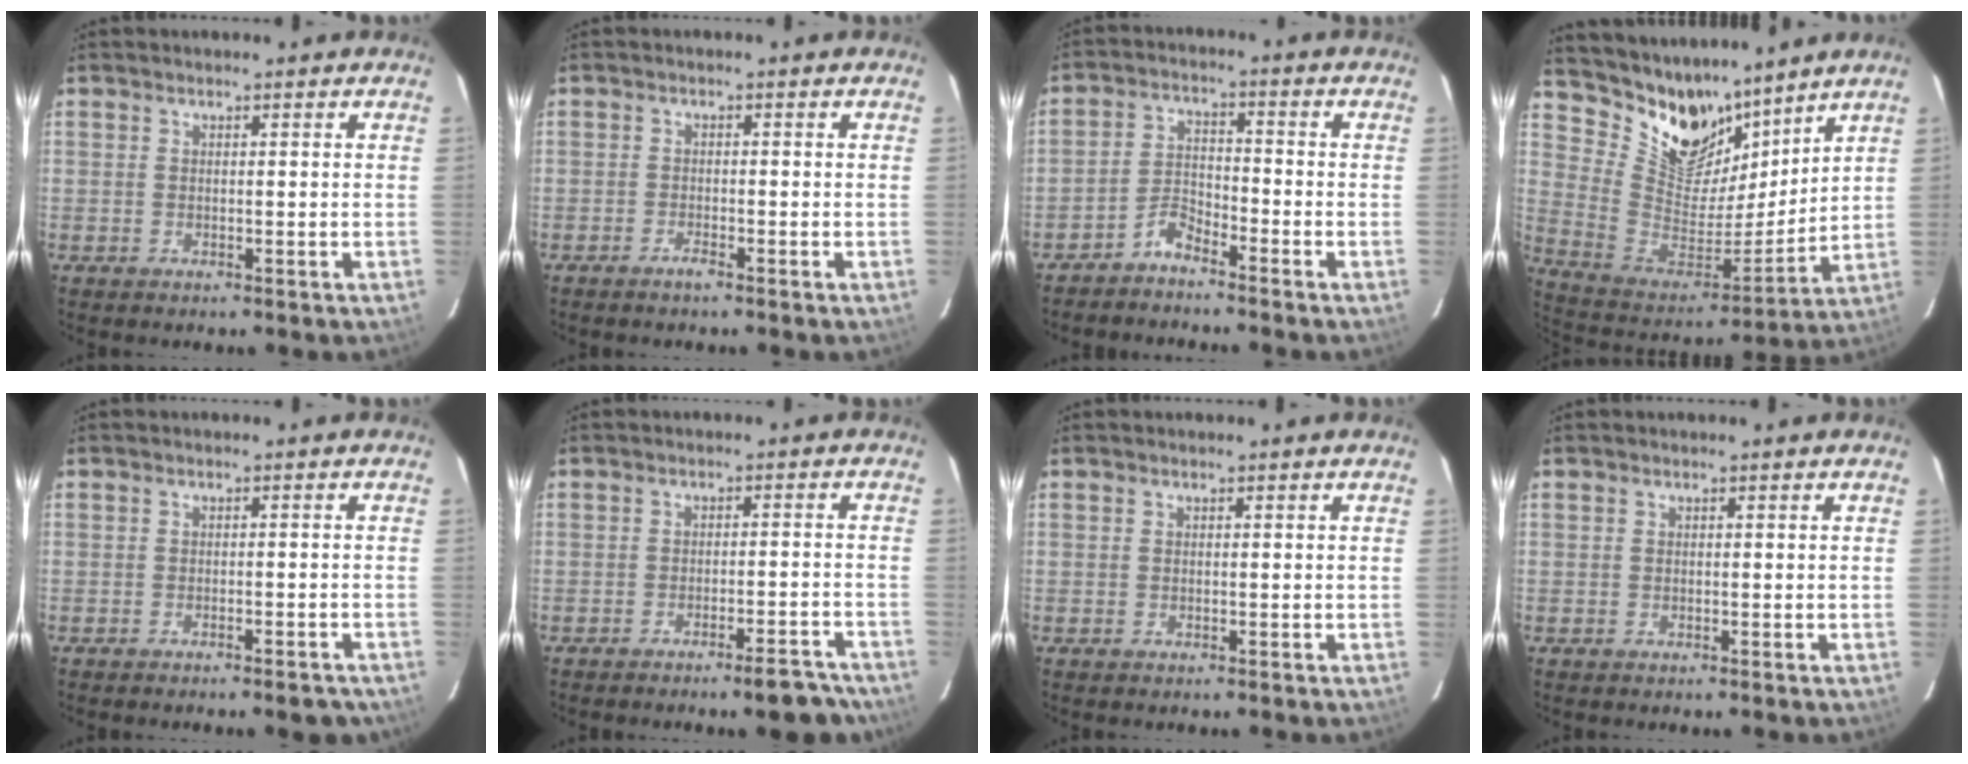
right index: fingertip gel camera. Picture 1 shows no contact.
{"total": 1.5, "force": [-1.3, 0.2, 0.7], "torque": [-0.021, 0.000, -0.028]}
{"total": 3.8, "force": [-3.4, 1.2, 1.2], "torque": [-0.030, 0.015, -0.071]}
{"total": 16.8, "force": [12.9, 8.6, 6.5], "torque": [-0.152, -0.006, 0.248]}
{"total": 4.9, "force": [-4.1, 1.7, 2.1], "torque": [-0.030, 0.006, -0.038]}
{"total": 7.1, "force": [-6.2, 1.6, 3.2], "torque": [-0.040, 0.016, -0.067]}
{"total": 0.0}
{"total": 0.0}